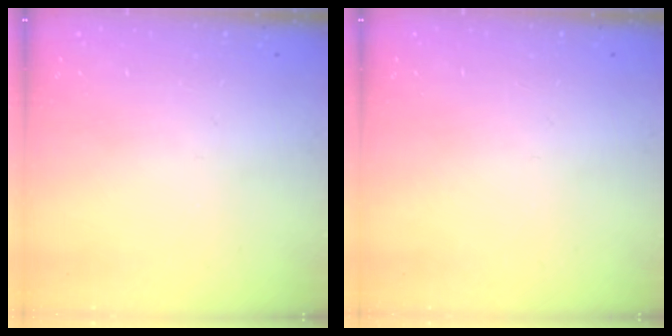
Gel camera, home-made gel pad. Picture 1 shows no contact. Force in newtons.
{"total": 0.0}